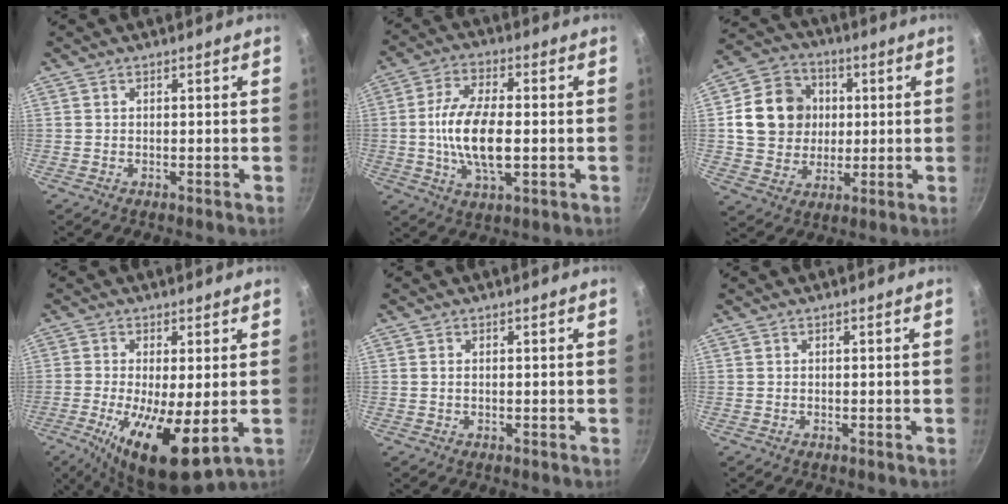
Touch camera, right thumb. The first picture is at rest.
{"total": 13.0, "force": [-1.0, 5.9, 11.6], "torque": [-0.220, 0.008, -0.025]}
{"total": 14.3, "force": [1.8, 12.7, 6.5], "torque": [-0.084, 0.015, 0.030]}
{"total": 13.7, "force": [-2.8, 4.3, 12.7], "torque": [-0.230, -0.017, -0.042]}
{"total": 0.5, "force": [0.1, 0.2, 0.4], "torque": [-0.009, 0.001, 0.001]}
{"total": 0.0}